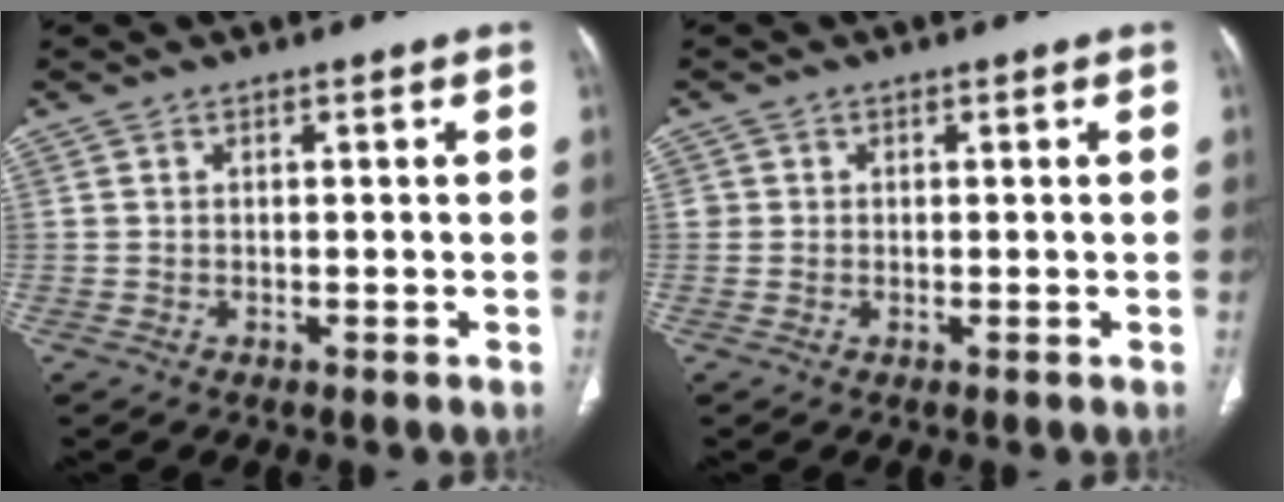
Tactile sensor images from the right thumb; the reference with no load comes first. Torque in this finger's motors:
{"motor_torque": [-0.11, -0.15, 0.31, 0.21, -0.02]}